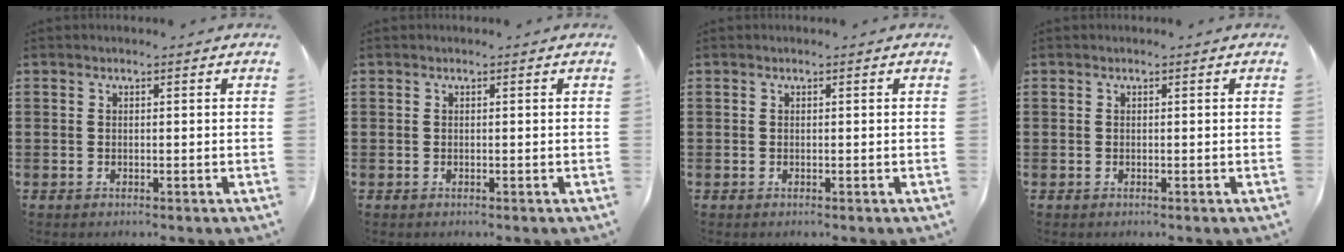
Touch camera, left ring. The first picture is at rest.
{"total": 0.0}
{"total": 0.0}
{"total": 0.0}